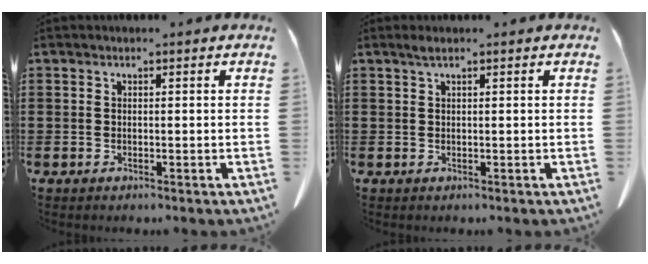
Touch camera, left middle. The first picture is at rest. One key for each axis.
{"total": 0.9, "fx": 0.5, "fy": 0.1, "fz": 0.8, "tx": -0.016, "ty": 0.001, "tz": 0.008}